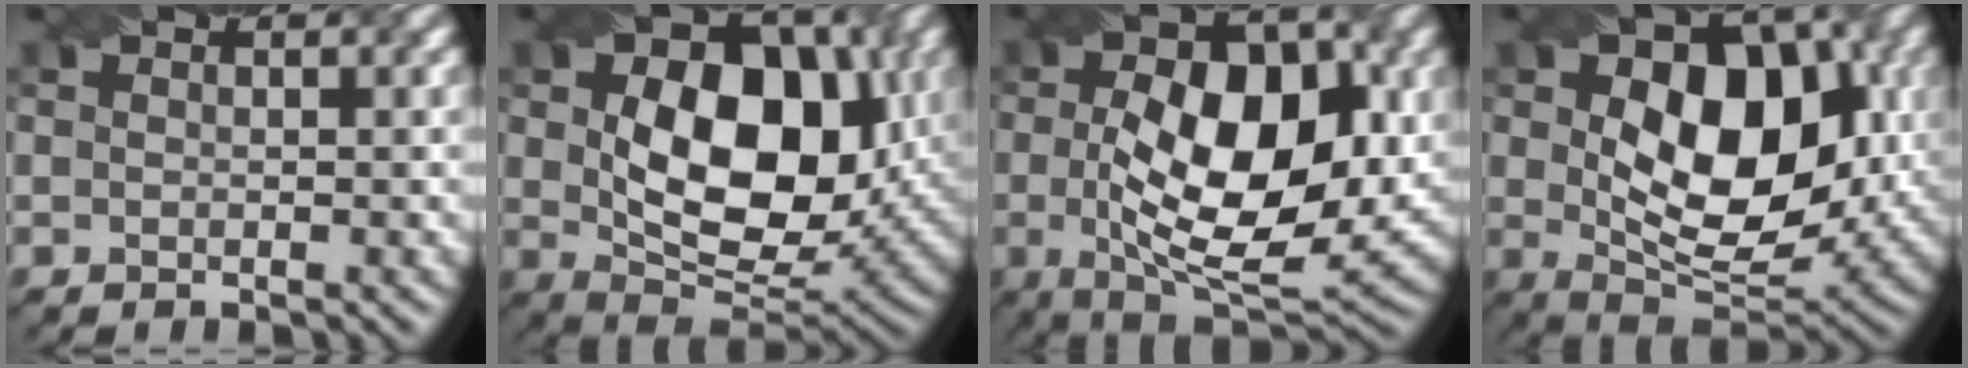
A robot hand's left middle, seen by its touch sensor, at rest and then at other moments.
{"total": 11.9, "force": [0.8, 7.7, 9.0], "torque": [-0.149, 0.006, 0.030]}
{"total": 10.5, "force": [-1.0, 5.3, 9.1], "torque": [-0.141, 0.014, -0.010]}
{"total": 11.3, "force": [0.7, 6.9, 8.9], "torque": [-0.145, 0.007, 0.024]}